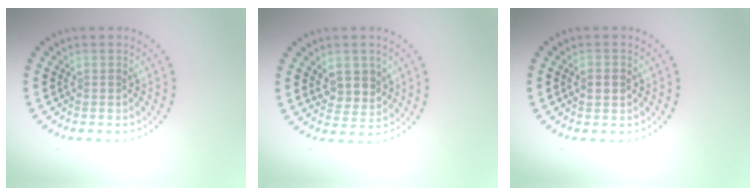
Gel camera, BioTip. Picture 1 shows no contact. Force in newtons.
{"total": 3.1, "press": 2.9, "slide": 1.1}
{"total": 1.9, "press": 1.9, "slide": 0.1}